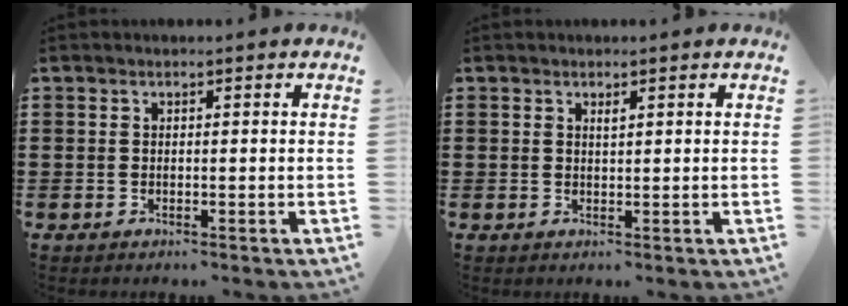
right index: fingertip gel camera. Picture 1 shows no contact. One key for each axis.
{"total": 0.7, "fx": 0.5, "fy": 0.1, "fz": 0.6, "tx": -0.012, "ty": -0.002, "tz": 0.010}